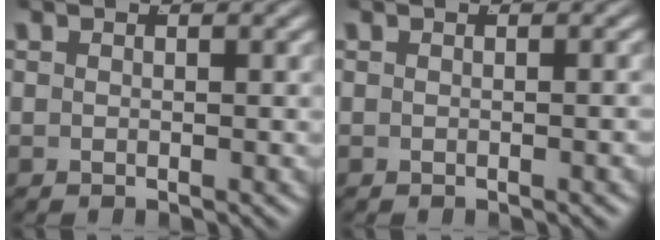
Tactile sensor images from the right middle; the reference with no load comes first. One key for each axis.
{"total": 0.0}